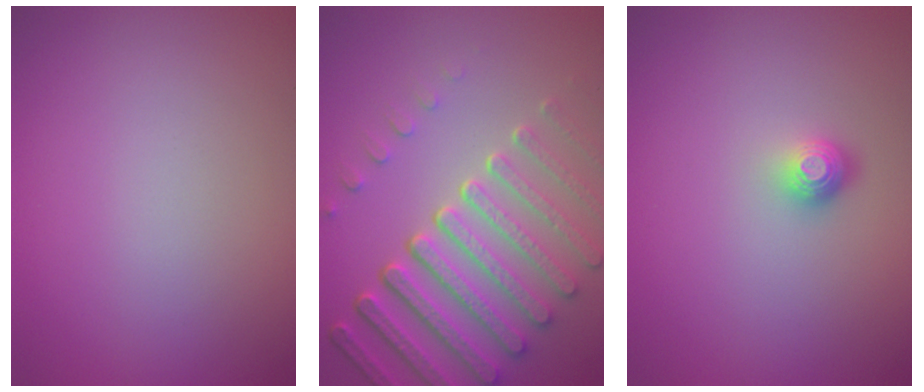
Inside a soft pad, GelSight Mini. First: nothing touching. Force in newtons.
{"total": 7.7, "press": 5.8, "slide": 5.0}
{"total": 1.6, "press": 1.1, "slide": 1.2}